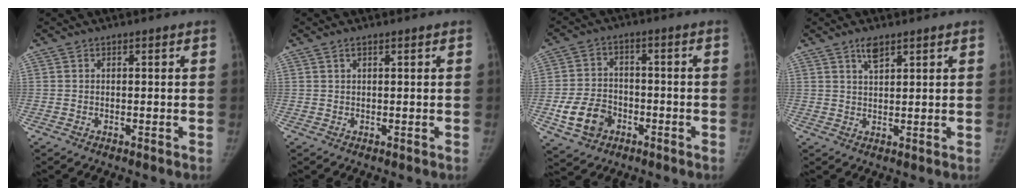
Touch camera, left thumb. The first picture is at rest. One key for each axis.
{"total": 1.0, "fx": 0.7, "fy": 0.3, "fz": 0.7, "tx": -0.013, "ty": 0.001, "tz": 0.014}
{"total": 9.0, "fx": -3.4, "fy": 6.9, "fz": 4.6, "tx": -0.072, "ty": 0.019, "tz": -0.056}
{"total": 3.3, "fx": 2.3, "fy": 1.1, "fz": 2.1, "tx": -0.033, "ty": -0.010, "tz": 0.043}